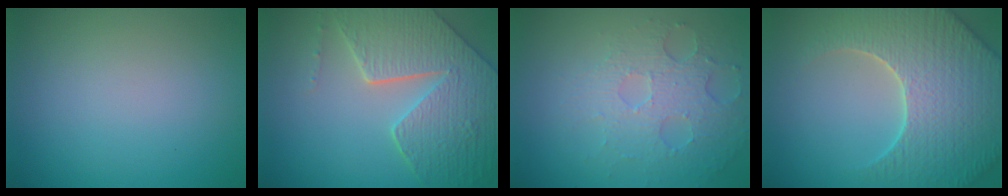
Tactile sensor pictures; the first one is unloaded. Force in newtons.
{"total": 8.3, "press": 6.1, "slide": 5.6}
{"total": 5.0, "press": 3.4, "slide": 3.7}
{"total": 7.8, "press": 7.5, "slide": 2.1}